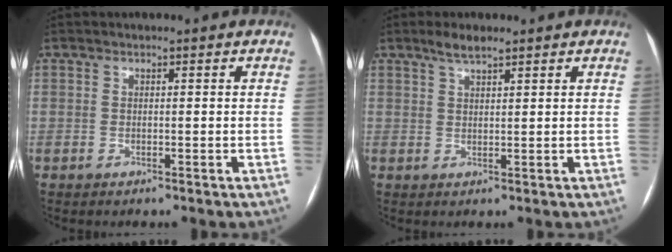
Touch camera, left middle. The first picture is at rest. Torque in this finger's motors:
{"motor_torque": [0.46, -0.43, 0.04, 0.01]}